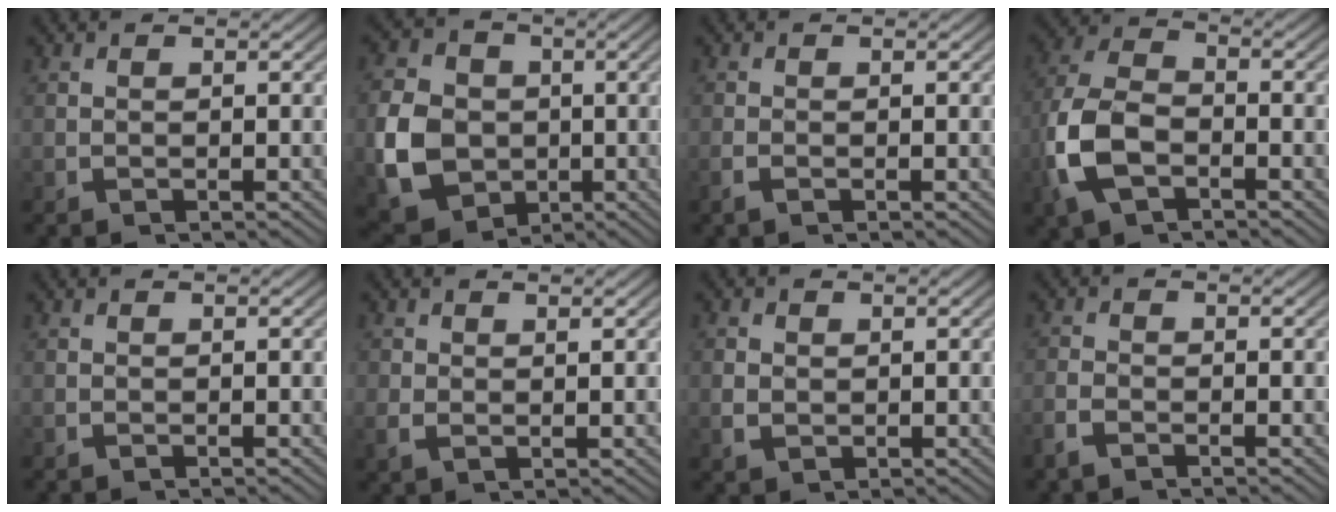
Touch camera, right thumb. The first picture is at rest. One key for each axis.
{"total": 12.7, "fx": -2.7, "fy": 10.8, "fz": 6.1, "tx": -0.159, "ty": -0.056, "tz": -0.031}
{"total": 0.7, "fx": -0.5, "fy": 0.2, "fz": 0.4, "tx": -0.016, "ty": -0.003, "tz": -0.007}
{"total": 8.0, "fx": -1.7, "fy": 5.5, "fz": 5.5, "tx": -0.149, "ty": -0.023, "tz": -0.019}
{"total": 0.0}
{"total": 1.2, "fx": 0.6, "fy": 0.7, "fz": 0.8, "tx": -0.020, "ty": -0.008, "tz": 0.021}
{"total": 1.5, "fx": 0.2, "fy": 1.3, "fz": 0.8, "tx": -0.022, "ty": -0.008, "tz": 0.013}
{"total": 1.3, "fx": -1.0, "fy": 0.6, "fz": 0.6, "tx": -0.019, "ty": -0.002, "tz": -0.024}